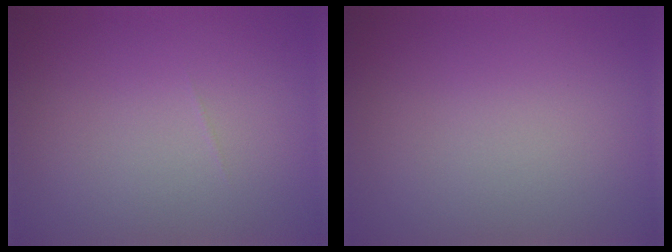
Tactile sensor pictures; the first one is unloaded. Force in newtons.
{"total": 0.0}